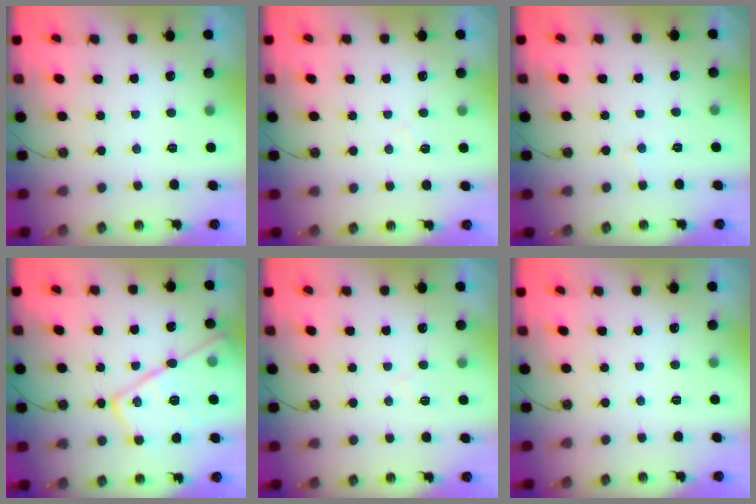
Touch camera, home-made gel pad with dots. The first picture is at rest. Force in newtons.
{"total": 5.4, "press": 5.3, "slide": 0.8}
{"total": 3.2, "press": 3.1, "slide": 0.5}
{"total": 21.2, "press": 21.1, "slide": 1.9}
{"total": 5.3, "press": 5.2, "slide": 0.7}
{"total": 0.0}